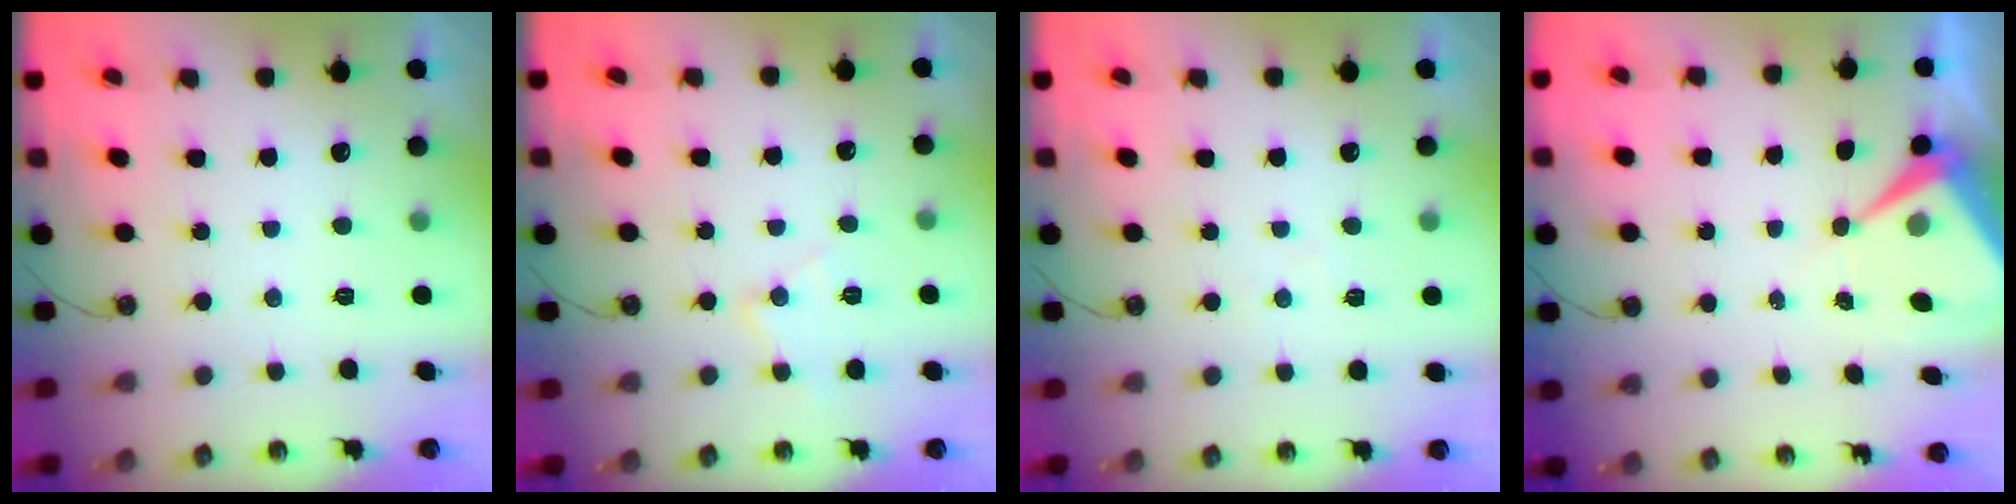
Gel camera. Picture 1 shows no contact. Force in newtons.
{"total": 7.8, "press": 7.7, "slide": 0.4}
{"total": 4.0, "press": 3.9, "slide": 0.6}
{"total": 7.2, "press": 7.2, "slide": 0.6}